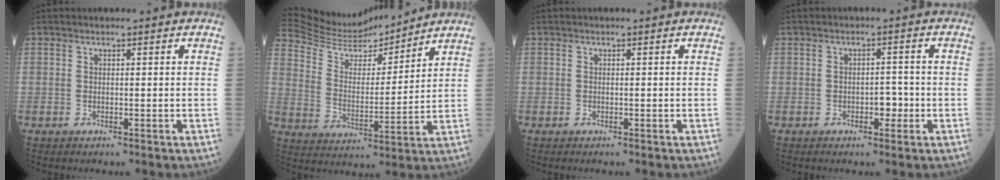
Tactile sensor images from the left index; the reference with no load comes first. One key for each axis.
{"total": 14.0, "fx": 13.6, "fy": 1.3, "fz": 3.2, "tx": -0.071, "ty": 0.000, "tz": 0.239}
{"total": 0.0}
{"total": 2.3, "fx": -1.0, "fy": 1.1, "fz": 1.7, "tx": -0.014, "ty": 0.003, "tz": -0.017}